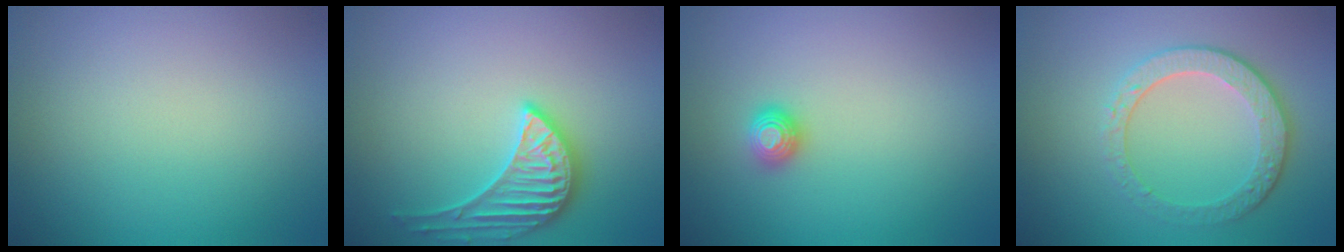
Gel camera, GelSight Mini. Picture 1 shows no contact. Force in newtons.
{"total": 3.3, "press": 3.3, "slide": 0.4}
{"total": 1.1, "press": 1.1, "slide": 0.4}
{"total": 4.5, "press": 3.2, "slide": 3.1}